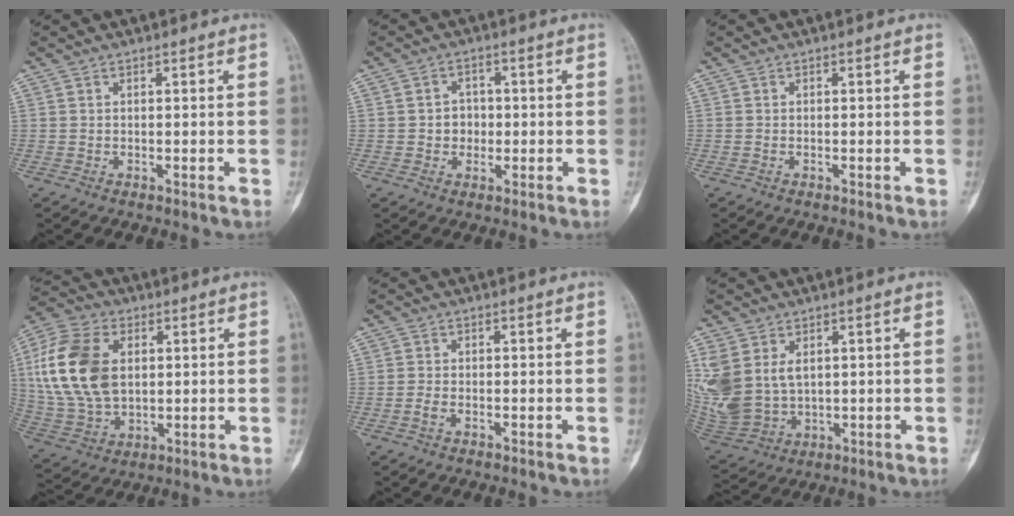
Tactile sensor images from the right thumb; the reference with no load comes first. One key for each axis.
{"total": 3.7, "fx": -0.4, "fy": 3.4, "fz": 1.6, "tx": 0.004, "ty": 0.009, "tz": -0.010}
{"total": 0.0}
{"total": 18.2, "fx": 3.2, "fy": 11.9, "fz": 13.4, "tx": -0.273, "ty": 0.002, "tz": 0.064}
{"total": 1.7, "fx": -0.8, "fy": 0.9, "fz": 1.2, "tx": -0.027, "ty": 0.004, "tz": -0.019}
{"total": 13.3, "fx": 3.4, "fy": 9.7, "fz": 8.5, "tx": -0.212, "ty": -0.010, "tz": 0.095}